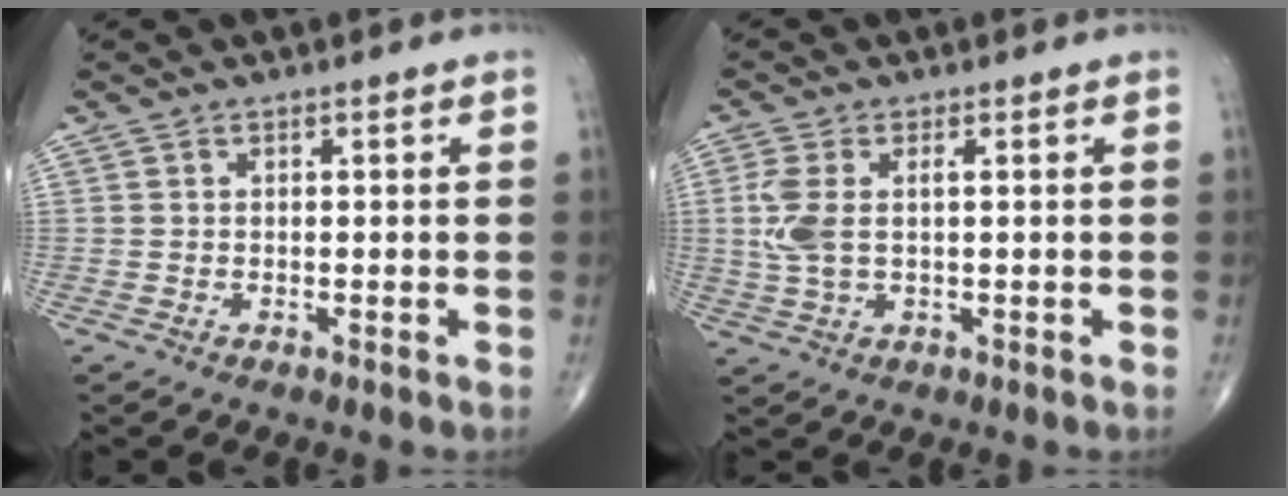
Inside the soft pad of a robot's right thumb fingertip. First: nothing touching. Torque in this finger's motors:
{"motor_torque": [1.02, 1.18, 0.87, 0.37, 0.10]}